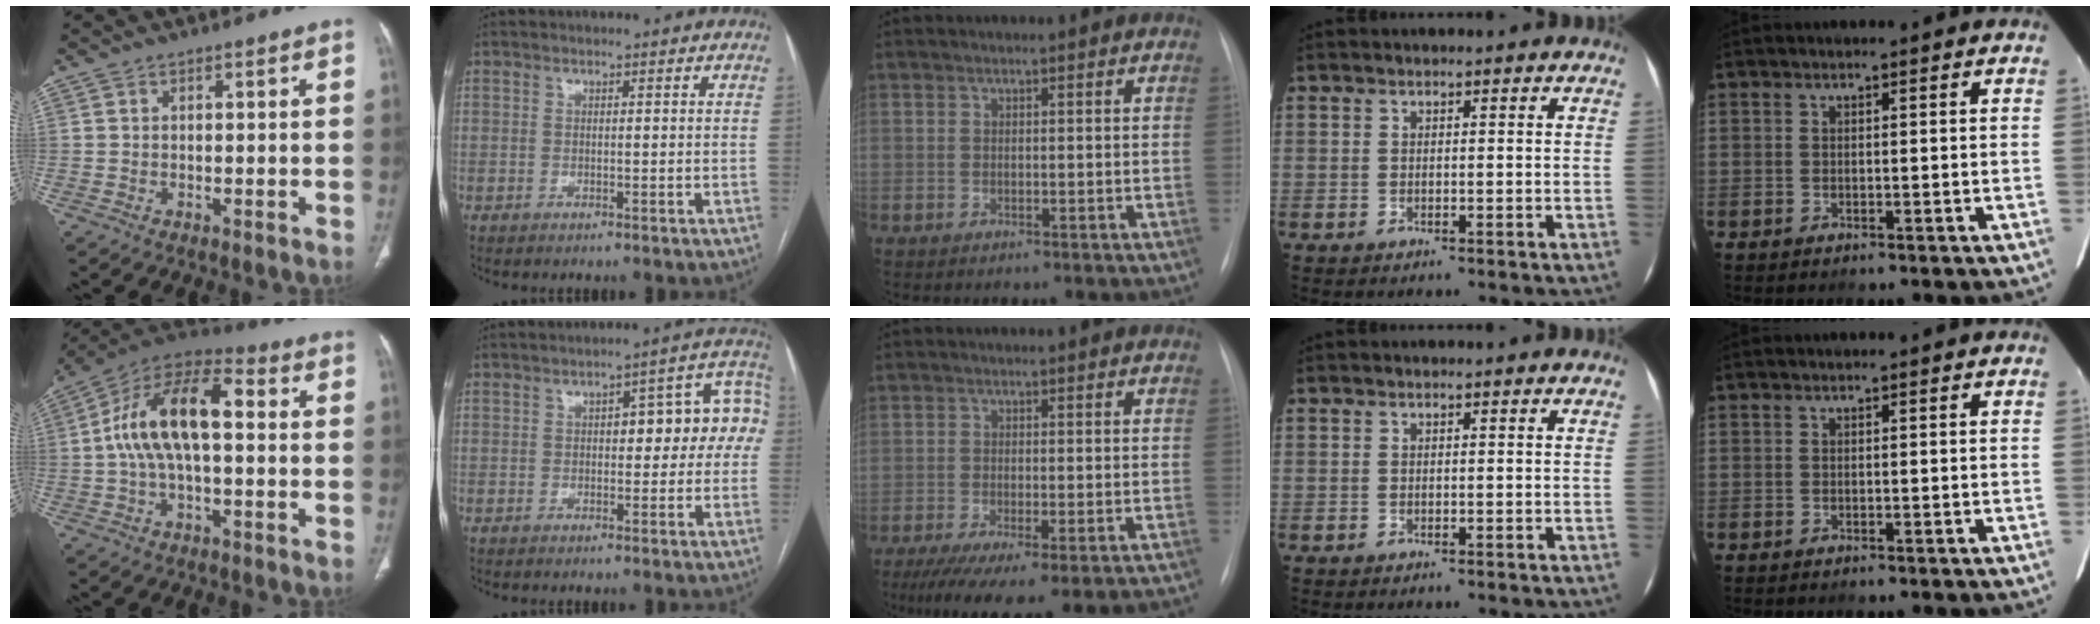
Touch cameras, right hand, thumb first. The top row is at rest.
{"thumb": {"total": 16.2, "force": [1.0, 7.8, 14.2], "torque": [-0.257, 0.047, 0.008]}, "index": {"total": 10.1, "force": [0.9, 3.9, 9.3], "torque": [-0.108, 0.047, 0.012]}, "middle": {"total": 12.1, "force": [-8.9, 2.3, 7.9], "torque": [-0.114, -0.015, -0.133]}}